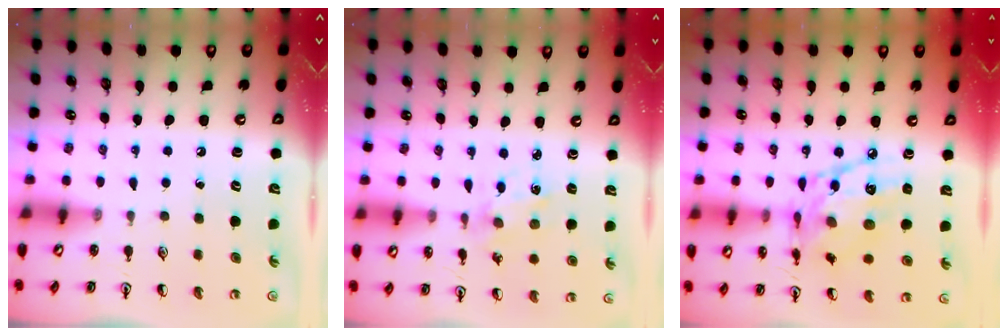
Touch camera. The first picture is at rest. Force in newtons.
{"total": 1.3, "press": 1.3, "slide": 0.2}
{"total": 14.9, "press": 14.9, "slide": 0.9}